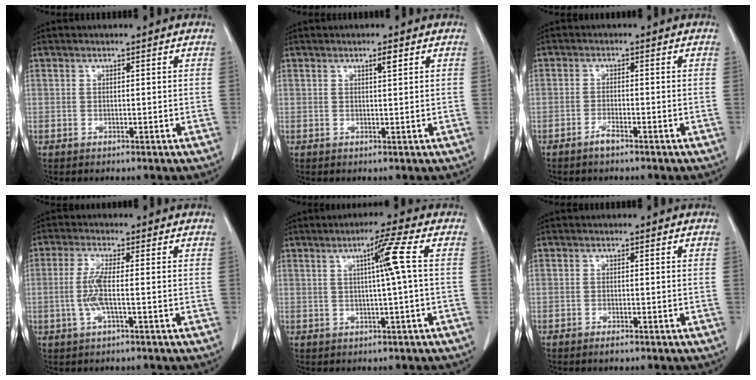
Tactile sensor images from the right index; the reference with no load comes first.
{"total": 1.3, "force": [0.7, 0.1, 1.1], "torque": [-0.020, -0.002, 0.011]}
{"total": 1.8, "force": [-1.5, 0.2, 0.9], "torque": [-0.023, 0.000, -0.027]}
{"total": 4.2, "force": [-0.7, 0.2, 4.1], "torque": [-0.096, -0.001, -0.015]}
{"total": 4.9, "force": [0.7, -1.4, 4.6], "torque": [-0.081, 0.002, 0.012]}
{"total": 1.0, "force": [-0.9, 0.2, 0.5], "torque": [-0.011, -0.001, -0.011]}